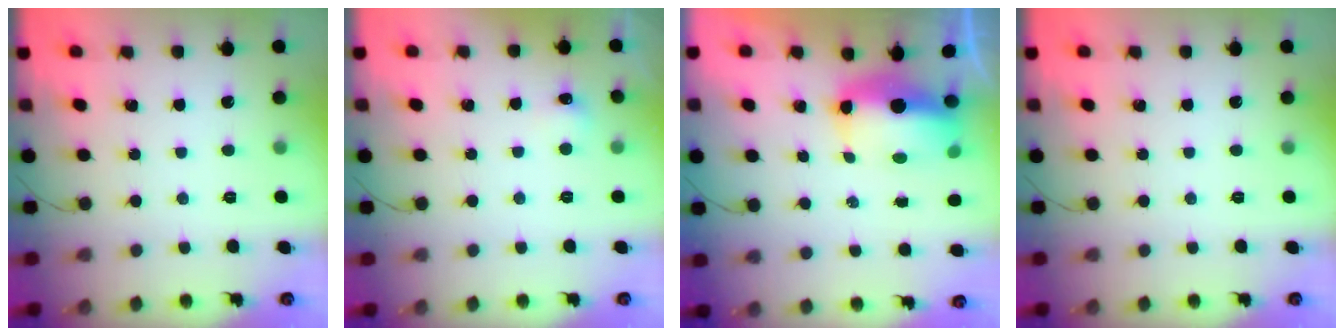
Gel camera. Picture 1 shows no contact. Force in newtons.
{"total": 4.8, "press": 4.7, "slide": 1.1}
{"total": 8.9, "press": 8.7, "slide": 1.8}
{"total": 0.0}